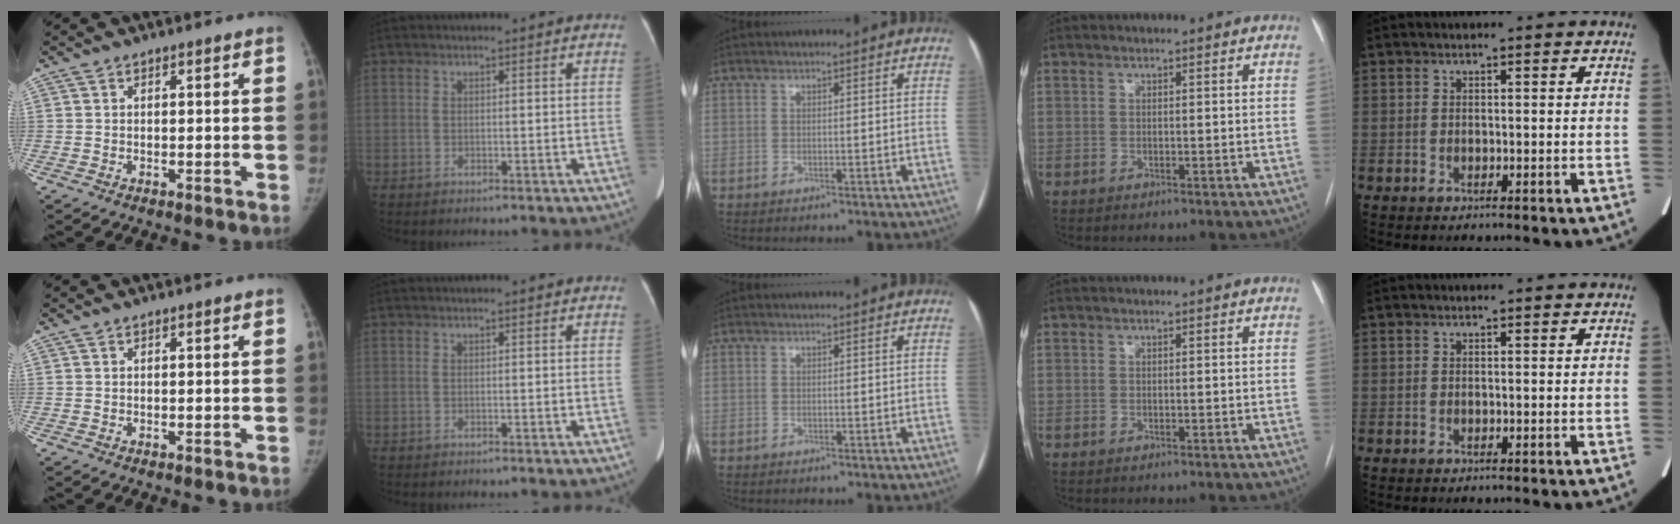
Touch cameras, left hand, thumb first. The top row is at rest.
{}